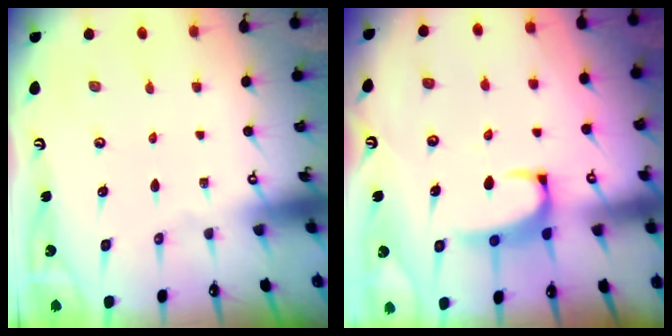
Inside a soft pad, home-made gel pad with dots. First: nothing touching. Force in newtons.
{"total": 2.5, "press": 2.4, "slide": 0.8}